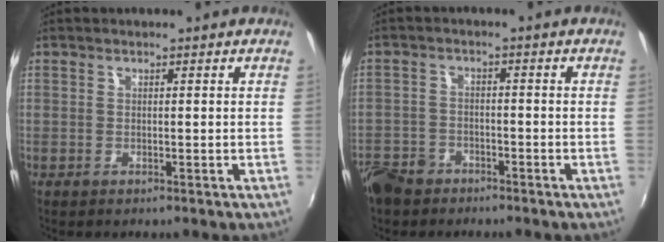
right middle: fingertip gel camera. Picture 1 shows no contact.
{"total": 9.0, "force": [-6.3, 5.8, 2.8], "torque": [-0.091, 0.003, -0.112]}